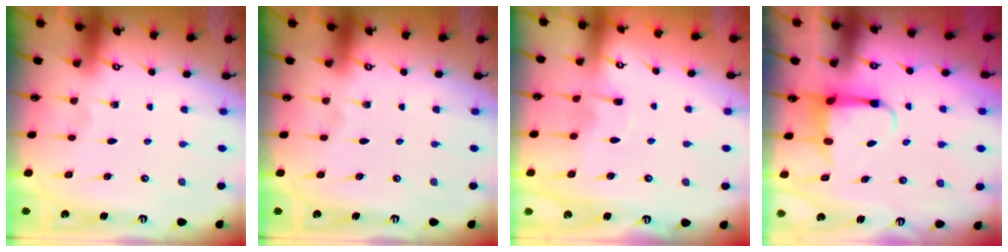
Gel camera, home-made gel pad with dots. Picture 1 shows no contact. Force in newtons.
{"total": 0.0}
{"total": 2.8, "press": 2.8, "slide": 0.4}
{"total": 4.0, "press": 3.9, "slide": 0.5}